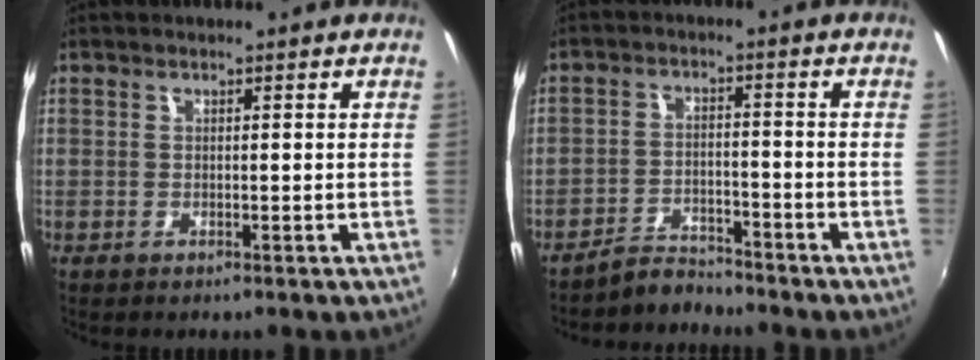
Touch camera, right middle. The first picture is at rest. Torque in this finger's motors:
{"motor_torque": [0.35, -0.61, 0.00, 0.01]}